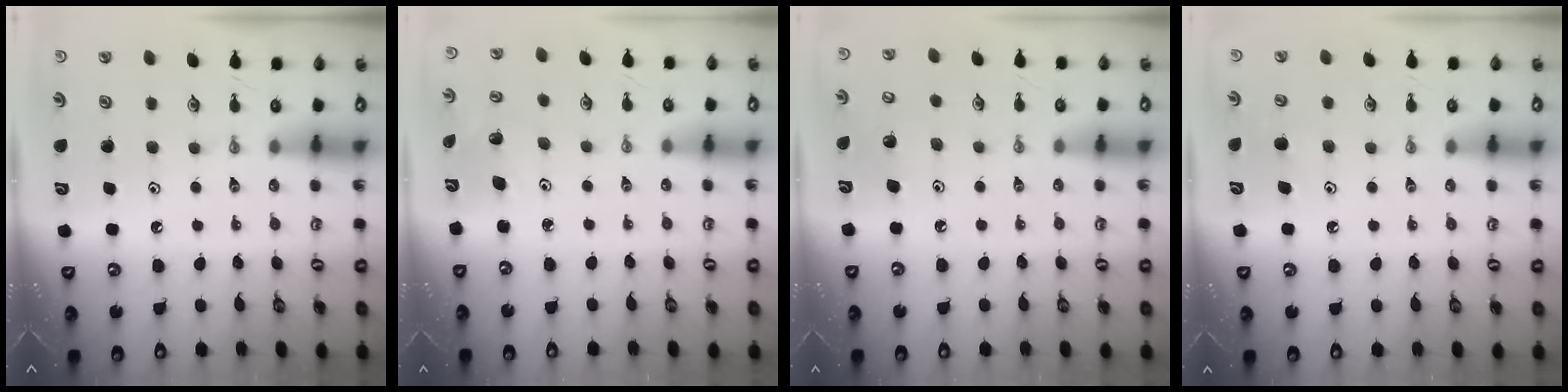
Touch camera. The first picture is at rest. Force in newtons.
{"total": 2.8, "press": 2.5, "slide": 1.3}
{"total": 4.9, "press": 4.8, "slide": 0.4}
{"total": 4.9, "press": 4.8, "slide": 0.5}